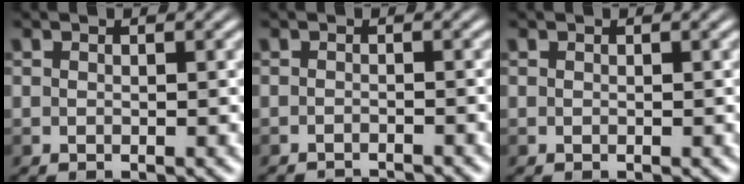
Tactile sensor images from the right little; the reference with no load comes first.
{"total": 1.3, "force": [-1.2, -0.2, 0.4], "torque": [-0.001, -0.004, -0.023]}
{"total": 0.0}